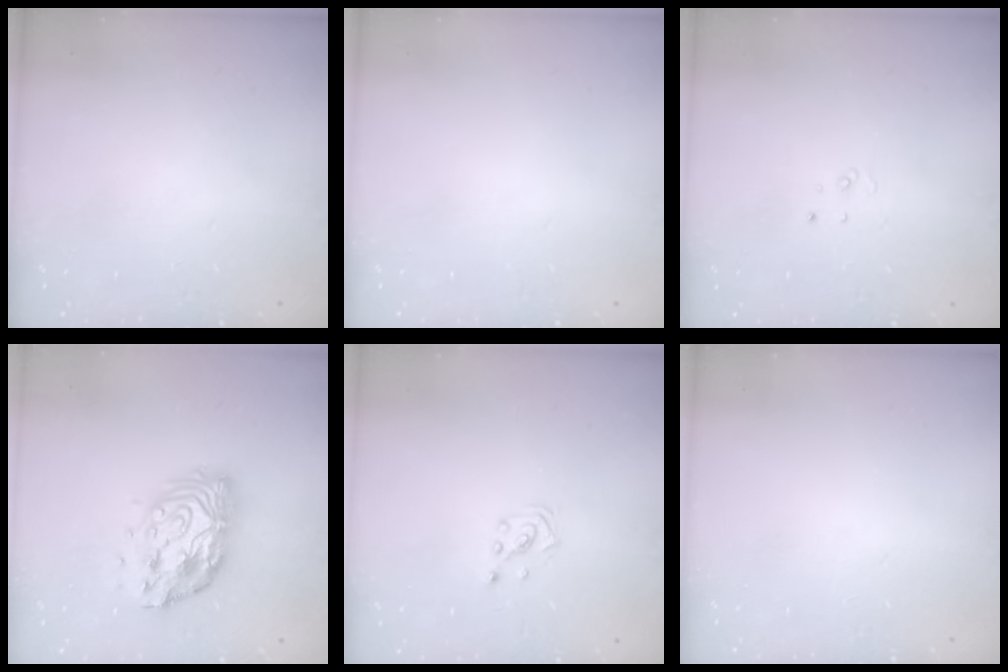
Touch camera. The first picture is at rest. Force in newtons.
{"total": 0.0}
{"total": 2.6, "press": 2.6, "slide": 0.2}
{"total": 14.0, "press": 13.9, "slide": 1.1}
{"total": 1.4, "press": 1.4, "slide": 0.1}
{"total": 0.0}